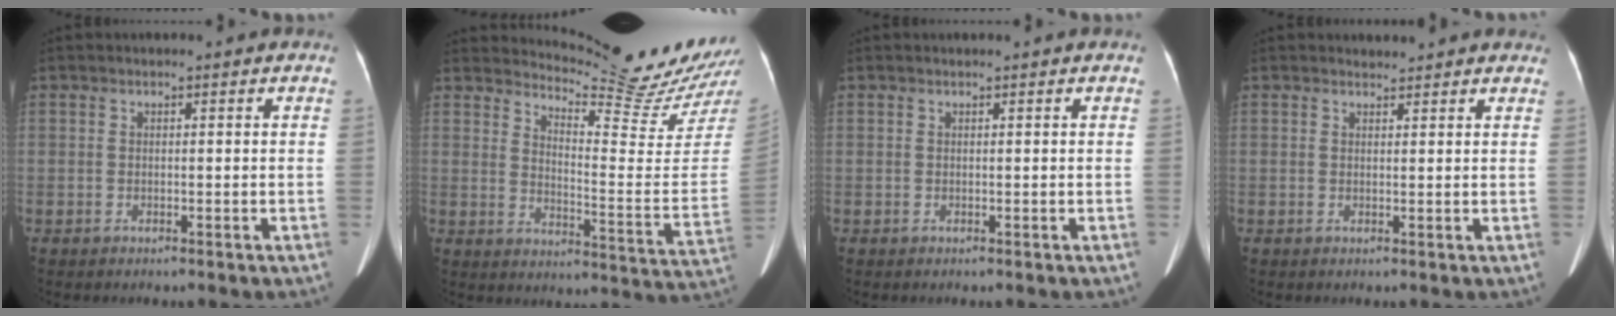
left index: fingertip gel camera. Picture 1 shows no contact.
{"total": 18.9, "force": [18.3, -1.0, 4.8], "torque": [-0.084, -0.135, 0.225]}
{"total": 1.0, "force": [0.9, -0.1, 0.4], "torque": [-0.009, 0.014, 0.016]}
{"total": 2.7, "force": [2.6, 0.6, 0.2], "torque": [-0.008, 0.012, 0.030]}